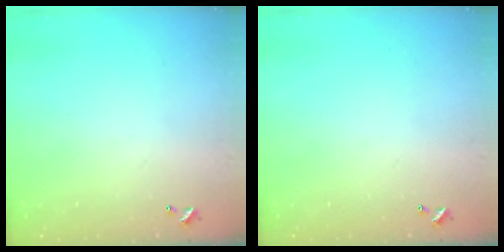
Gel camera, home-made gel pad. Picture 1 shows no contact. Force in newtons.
{"total": 0.0}